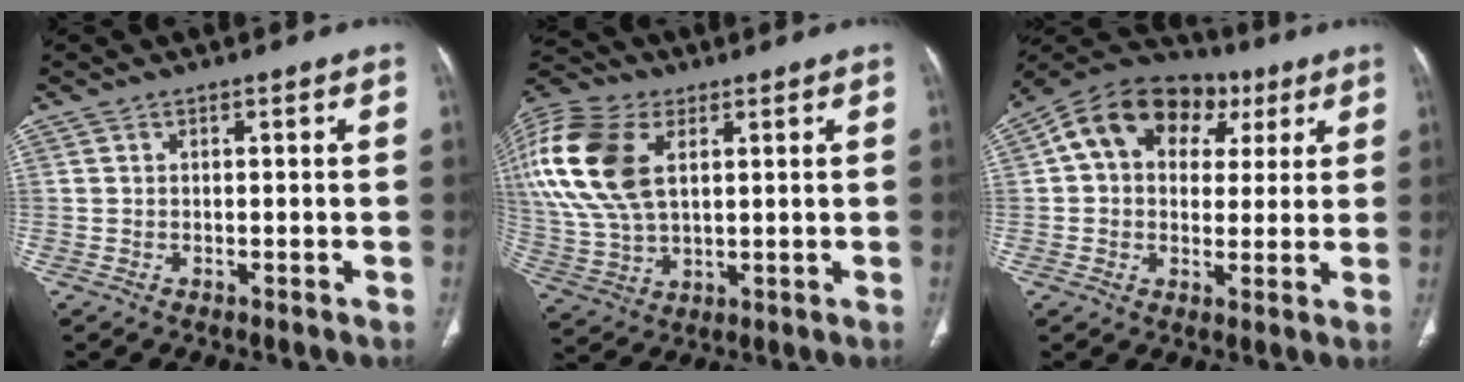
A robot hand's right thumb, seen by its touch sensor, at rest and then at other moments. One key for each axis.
{"total": 23.7, "fx": 7.5, "fy": 14.8, "fz": 17.0, "tx": -0.407, "ty": 0.012, "tz": 0.145}
{"total": 17.2, "fx": 5.5, "fy": 12.5, "fz": 10.3, "tx": -0.144, "ty": 0.031, "tz": 0.078}